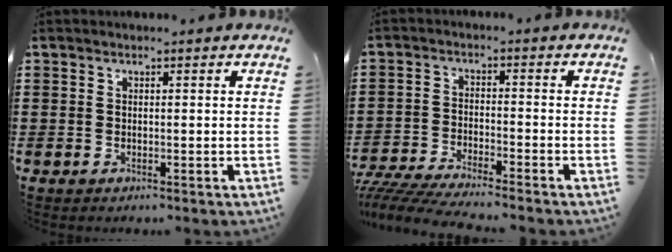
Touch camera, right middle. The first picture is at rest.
{"total": 4.9, "force": [-4.7, 0.0, 1.3], "torque": [-0.042, -0.013, -0.100]}